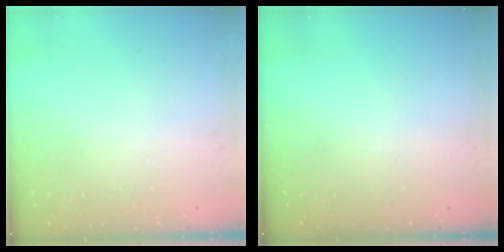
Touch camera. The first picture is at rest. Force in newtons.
{"total": 0.0}